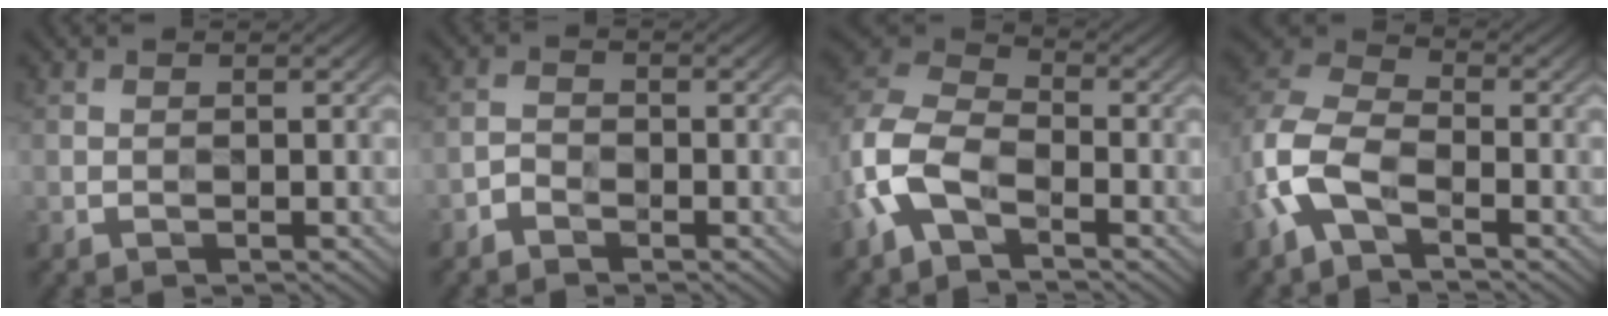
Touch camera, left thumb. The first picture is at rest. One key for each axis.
{"total": 2.3, "fx": -2.0, "fy": 1.1, "fz": 0.4, "tx": -0.006, "ty": 0.003, "tz": -0.045}
{"total": 10.1, "fx": -3.8, "fy": 6.4, "fz": 6.9, "tx": -0.172, "ty": 0.004, "tz": -0.092}
{"total": 9.0, "fx": -3.5, "fy": 5.4, "fz": 6.3, "tx": -0.158, "ty": 0.006, "tz": -0.088}